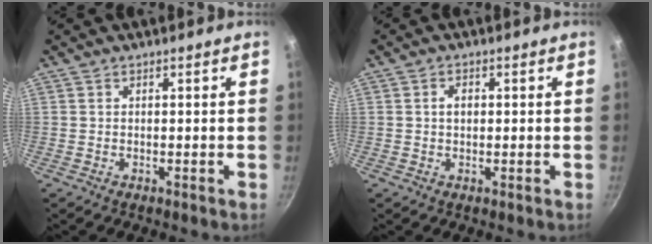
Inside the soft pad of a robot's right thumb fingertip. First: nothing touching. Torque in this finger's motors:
{"motor_torque": [0.27, 0.57, 0.36, -0.33, -0.01]}